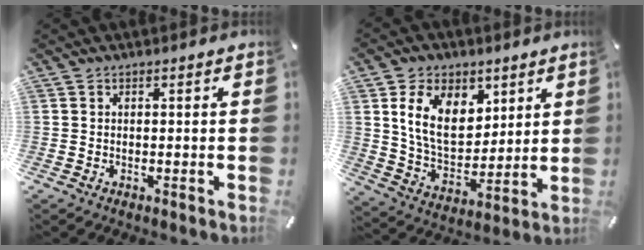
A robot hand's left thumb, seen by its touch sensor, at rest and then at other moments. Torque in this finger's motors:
{"motor_torque": [0.79, 0.29, 1.75, -1.02, 0.44]}